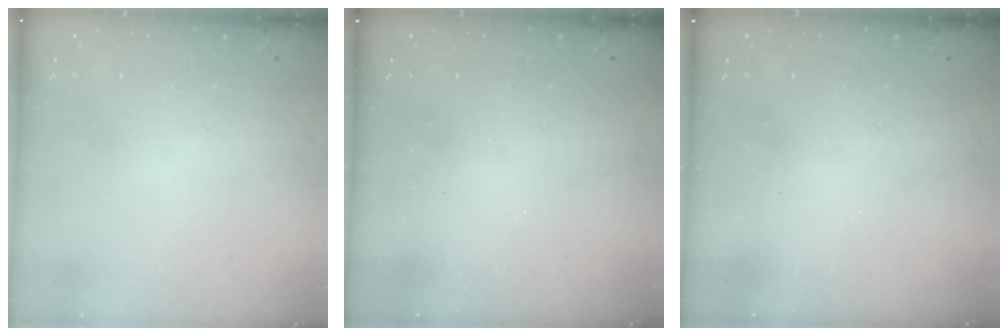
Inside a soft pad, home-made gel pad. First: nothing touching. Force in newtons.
{"total": 2.3, "press": 2.1, "slide": 0.8}
{"total": 1.8, "press": 1.7, "slide": 0.5}